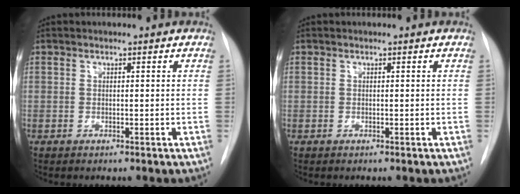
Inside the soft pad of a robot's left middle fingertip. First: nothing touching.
{"total": 0.0}